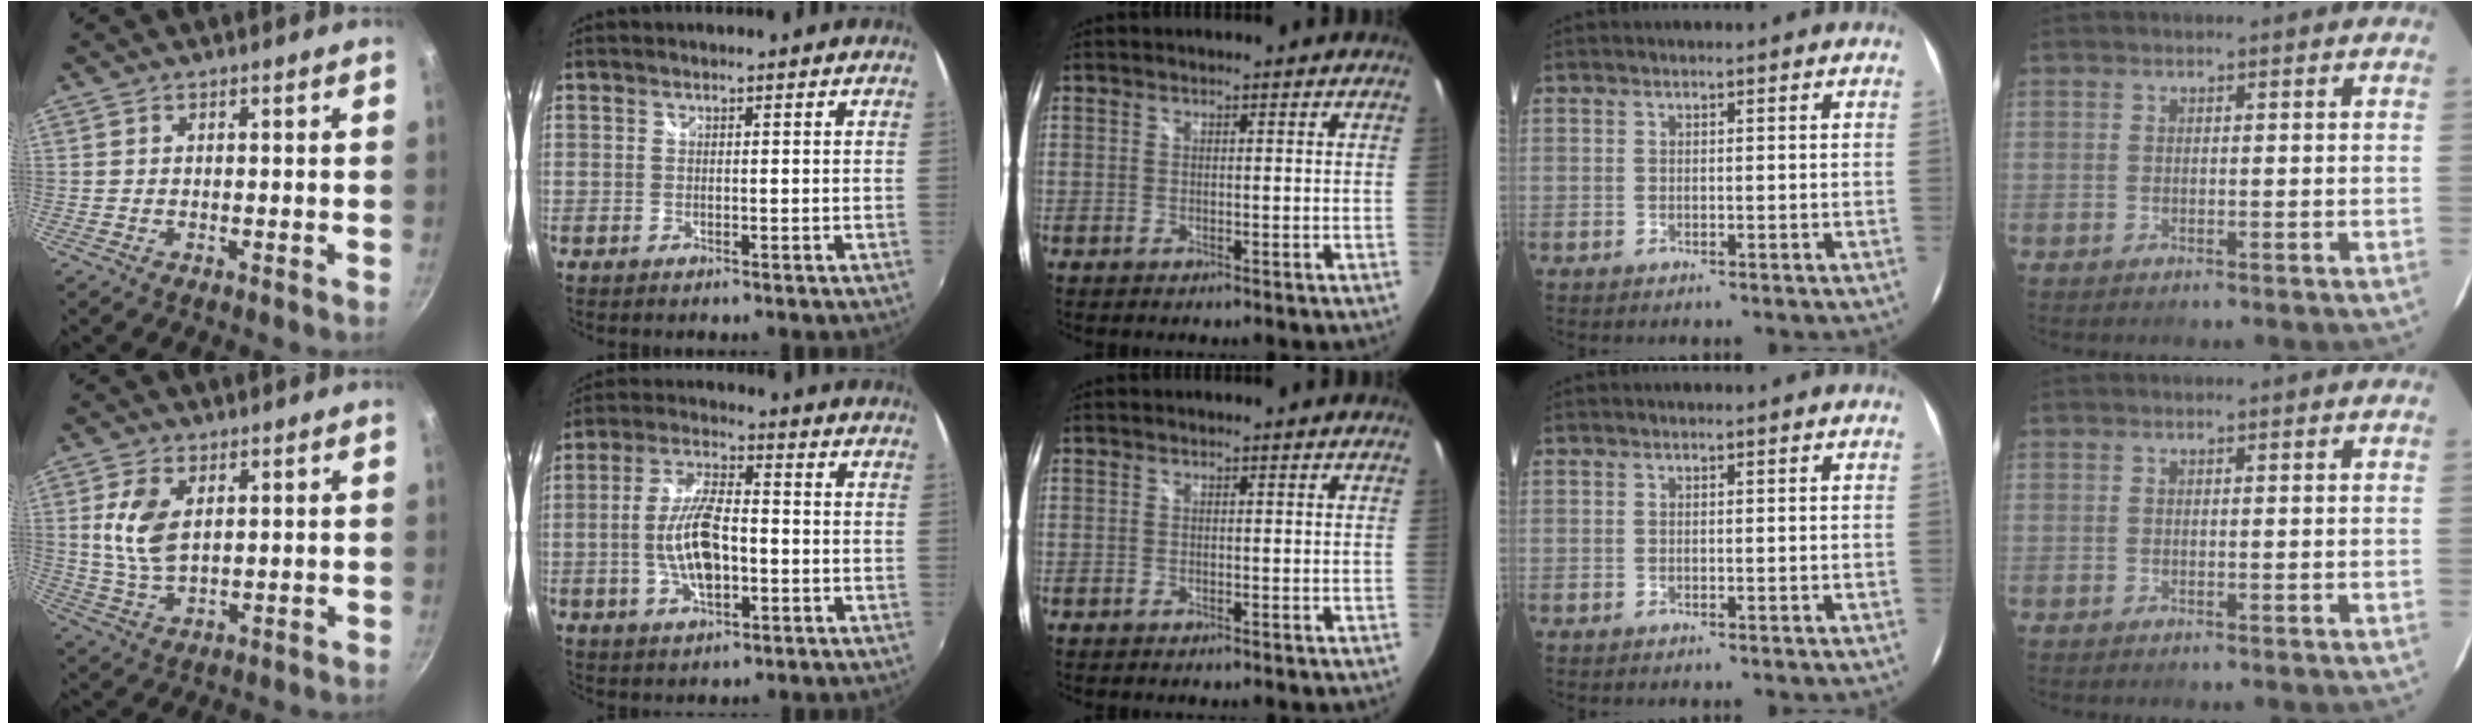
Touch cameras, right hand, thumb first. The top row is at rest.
{"thumb": {"total": 8.5, "force": [2.2, 4.8, 6.6], "torque": [-0.130, -0.013, 0.046]}, "index": {"total": 10.6, "force": [-2.1, 4.2, 9.5], "torque": [-0.192, 0.004, -0.037]}}